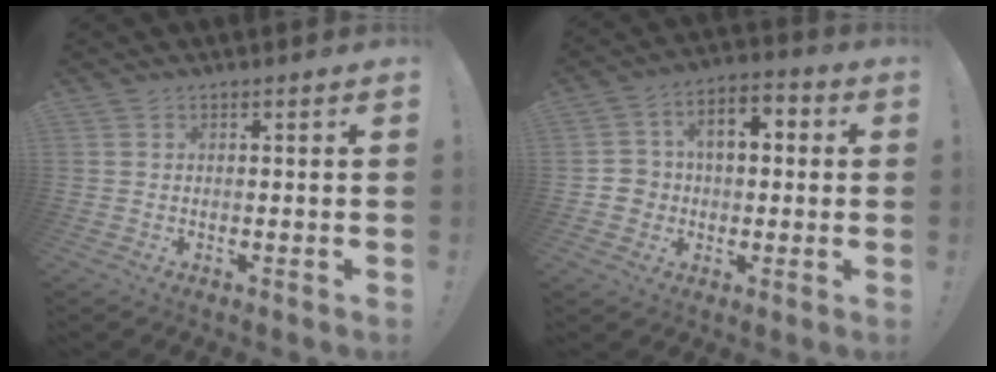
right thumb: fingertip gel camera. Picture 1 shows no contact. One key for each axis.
{"total": 8.6, "fx": -0.2, "fy": 7.5, "fz": 4.3, "tx": -0.064, "ty": 0.012, "tz": 0.000}